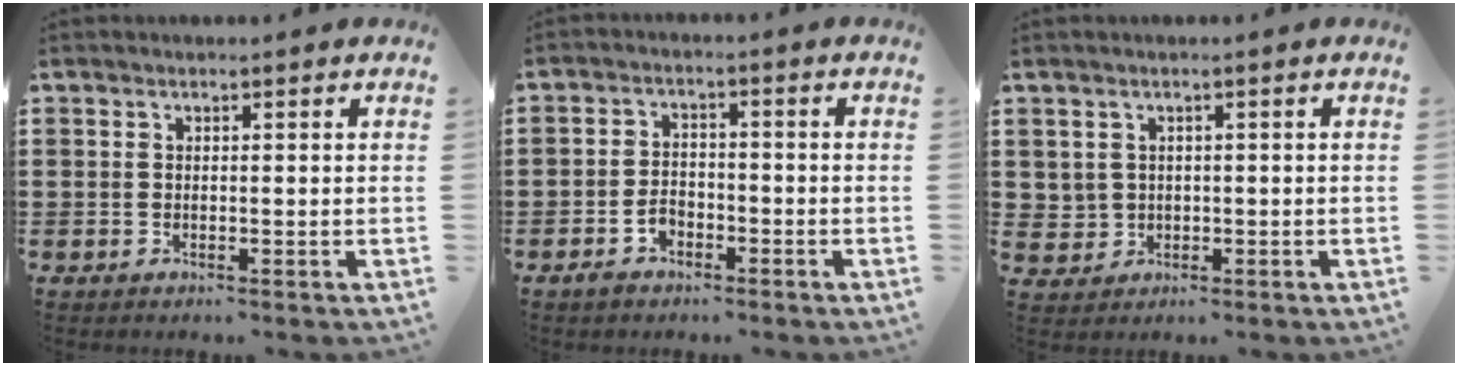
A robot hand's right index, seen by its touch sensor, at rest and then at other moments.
{"total": 3.0, "force": [-1.9, 1.8, 1.5], "torque": [-0.037, 0.002, -0.041]}
{"total": 1.7, "force": [0.2, 1.7, 0.1], "torque": [-0.012, 0.007, 0.003]}